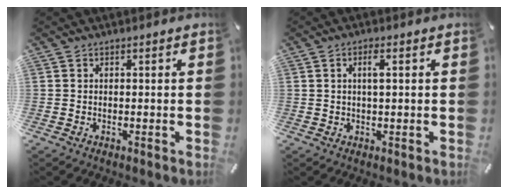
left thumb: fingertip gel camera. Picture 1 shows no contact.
{"total": 3.0, "force": [0.8, 0.9, 2.7], "torque": [-0.049, 0.002, 0.010]}